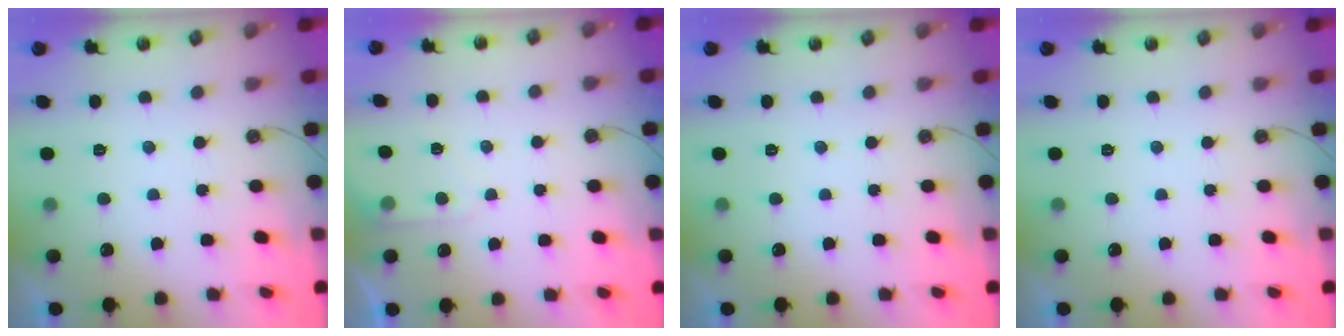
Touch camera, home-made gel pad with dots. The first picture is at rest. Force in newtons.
{"total": 4.6, "press": 4.6, "slide": 0.6}
{"total": 0.0}
{"total": 0.0}